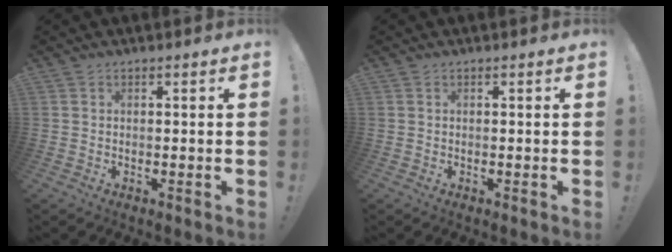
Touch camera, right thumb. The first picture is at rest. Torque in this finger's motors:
{"motor_torque": [-0.23, 0.32, 0.14, -0.05, 0.00]}